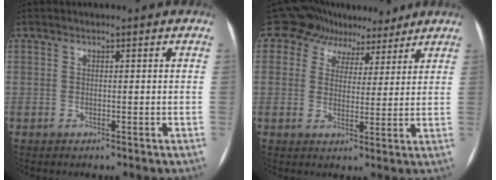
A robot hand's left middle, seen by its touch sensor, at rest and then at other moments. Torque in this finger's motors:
{"motor_torque": [-0.06, -0.03, -0.04, -0.04]}